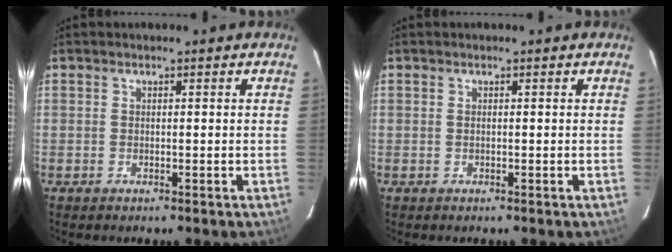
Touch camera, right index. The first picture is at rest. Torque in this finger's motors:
{"motor_torque": [0.00, 0.00, 0.01, 0.00]}